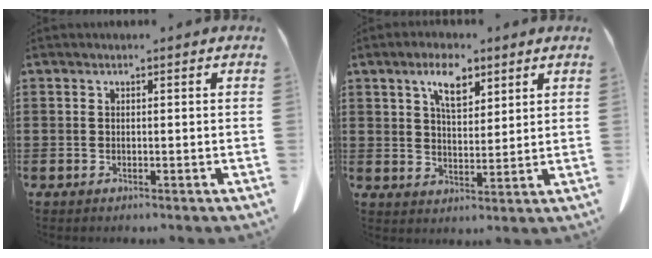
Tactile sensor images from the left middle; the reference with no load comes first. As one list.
[{"total": 6.6, "force": [4.2, 2.7, 4.3], "torque": [-0.073, -0.005, 0.071]}]